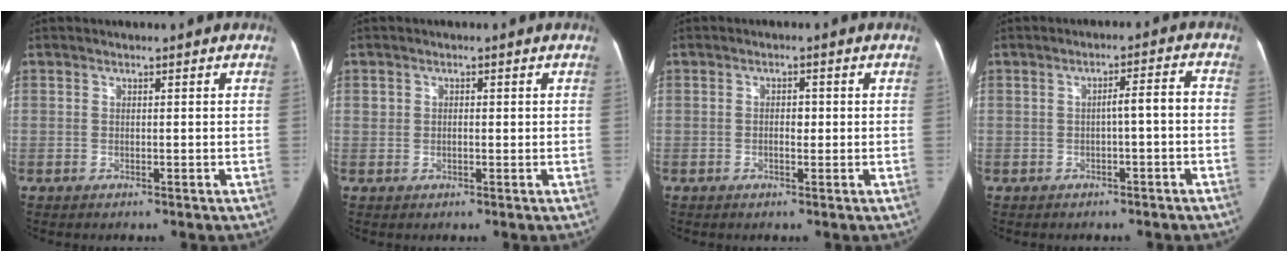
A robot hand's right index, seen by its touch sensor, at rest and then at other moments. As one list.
[{"total": 1.6, "force": [0.1, 1.3, 0.9], "torque": [-0.018, 0.010, 0.002]}, {"total": 1.7, "force": [-0.2, 0.9, 1.4], "torque": [-0.022, 0.003, -0.006]}, {"total": 3.6, "force": [-0.9, 0.2, 3.5], "torque": [-0.048, 0.016, -0.012]}]